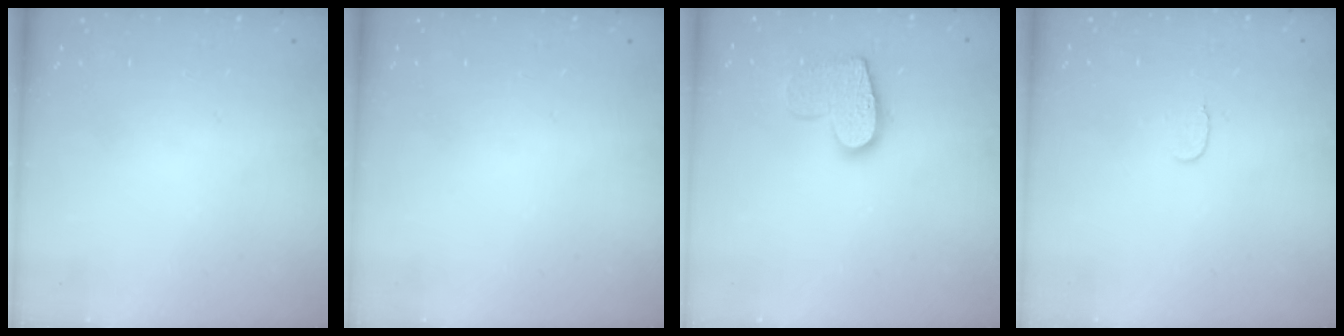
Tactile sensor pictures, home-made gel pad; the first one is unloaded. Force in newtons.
{"total": 0.0}
{"total": 12.1, "press": 12.0, "slide": 0.8}
{"total": 3.5, "press": 3.5, "slide": 0.3}